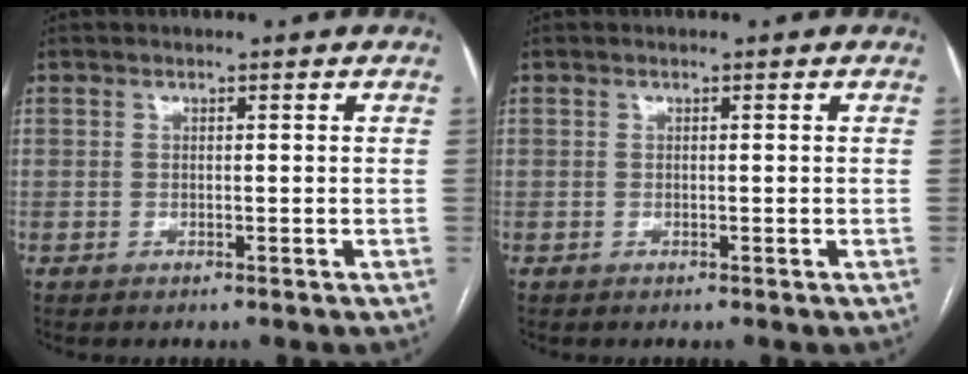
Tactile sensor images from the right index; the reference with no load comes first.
{"total": 0.0}